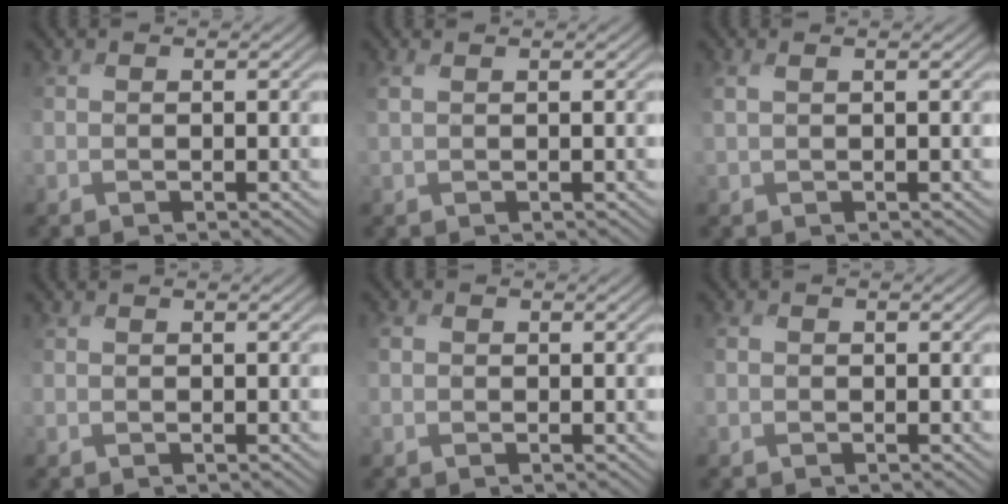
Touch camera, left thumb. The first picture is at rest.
{"total": 1.2, "force": [0.7, 0.2, 1.0], "torque": [-0.028, 0.004, 0.014]}
{"total": 1.7, "force": [0.8, 0.4, 1.5], "torque": [-0.032, 0.005, 0.012]}
{"total": 0.0}
{"total": 0.9, "force": [0.0, 0.8, 0.4], "torque": [-0.007, 0.000, -0.004]}
{"total": 0.6, "force": [-0.2, 0.5, 0.3], "torque": [-0.005, -0.001, -0.005]}